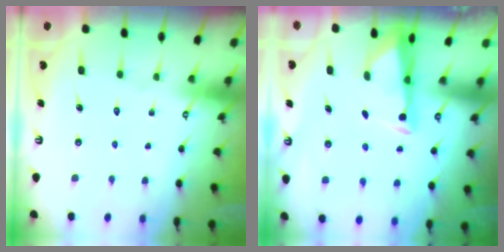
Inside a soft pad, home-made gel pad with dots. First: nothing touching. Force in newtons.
{"total": 3.2, "press": 3.1, "slide": 0.8}